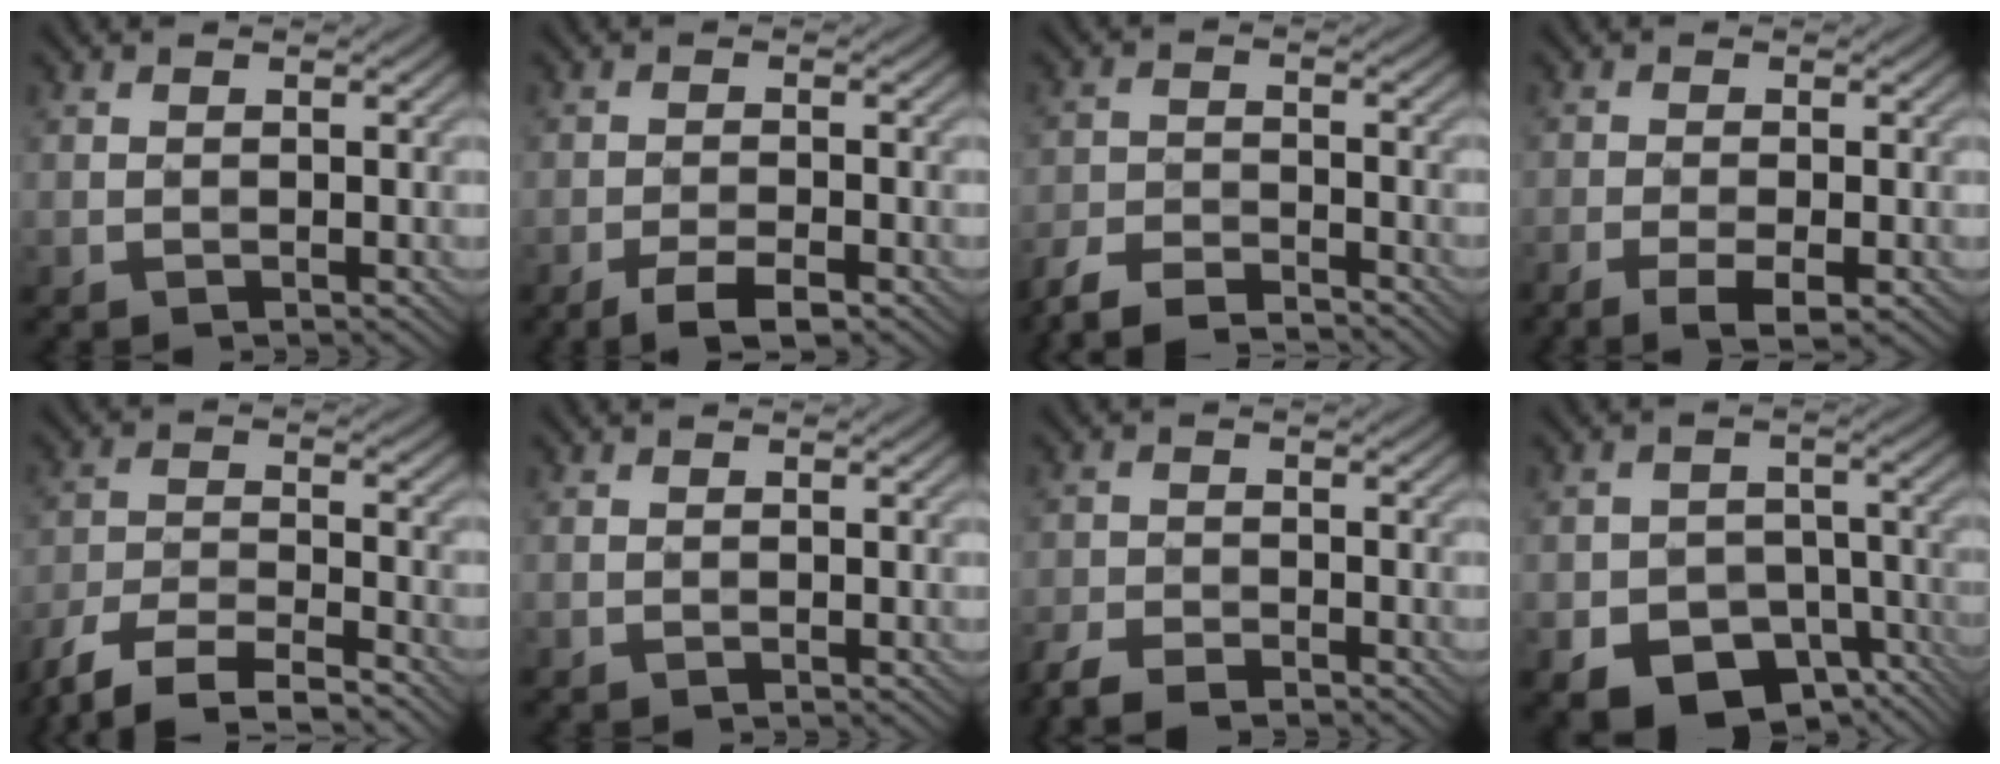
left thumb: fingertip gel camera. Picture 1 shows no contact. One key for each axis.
{"total": 3.7, "fx": -2.7, "fy": 0.7, "fz": 2.5, "tx": -0.051, "ty": 0.005, "tz": -0.047}
{"total": 5.8, "fx": -5.3, "fy": 1.1, "fz": 2.2, "tx": -0.049, "ty": -0.007, "tz": -0.109}
{"total": 4.2, "fx": -2.6, "fy": 0.9, "fz": 3.2, "tx": -0.068, "ty": -0.001, "tz": -0.045}
{"total": 7.7, "fx": -6.4, "fy": 1.9, "fz": 3.8, "tx": -0.086, "ty": -0.004, "tz": -0.129}
{"total": 0.0}
{"total": 4.5, "fx": -3.8, "fy": 1.1, "fz": 2.1, "tx": -0.048, "ty": -0.007, "tz": -0.080}
{"total": 10.0, "fx": -5.9, "fy": 6.6, "fz": 4.6, "tx": -0.077, "ty": -0.014, "tz": -0.092}